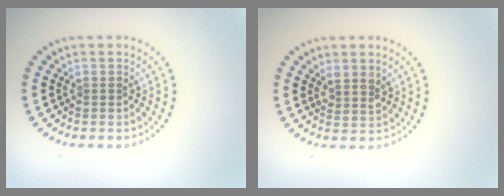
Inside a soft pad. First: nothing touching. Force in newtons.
{"total": 1.7, "press": 1.5, "slide": 0.8}